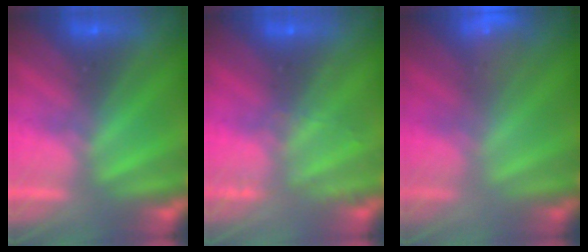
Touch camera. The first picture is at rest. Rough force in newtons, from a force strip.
{"total": 2.0}
{"total": 2.3}